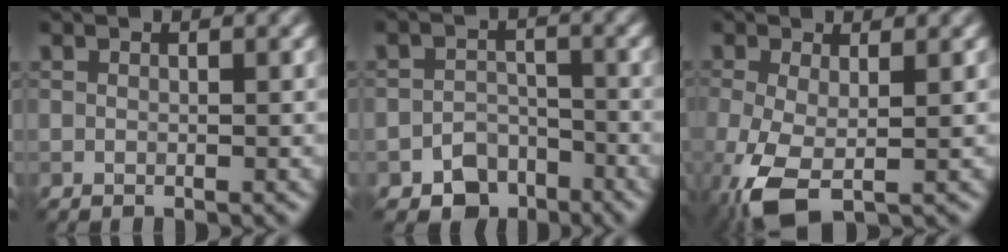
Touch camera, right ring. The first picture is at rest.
{"total": 3.8, "force": [-2.5, 2.6, 1.2], "torque": [-0.006, -0.002, -0.040]}
{"total": 4.9, "force": [-2.0, 2.2, 3.9], "torque": [-0.104, -0.012, -0.045]}